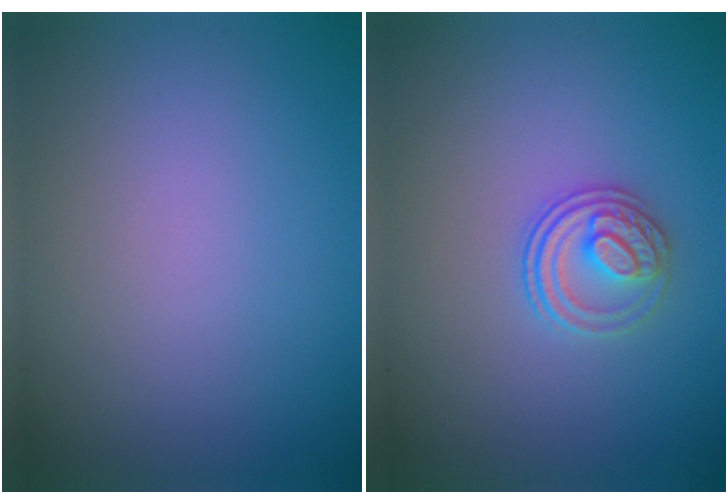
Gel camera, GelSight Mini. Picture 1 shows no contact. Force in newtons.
{"total": 2.8, "press": 2.7, "slide": 1.0}